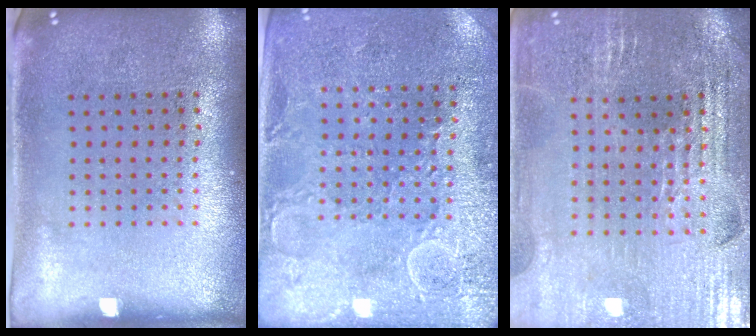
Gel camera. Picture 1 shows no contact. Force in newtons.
{"total": 2.7, "press": 2.7, "slide": 0.6}
{"total": 2.9, "press": 2.9, "slide": 0.5}